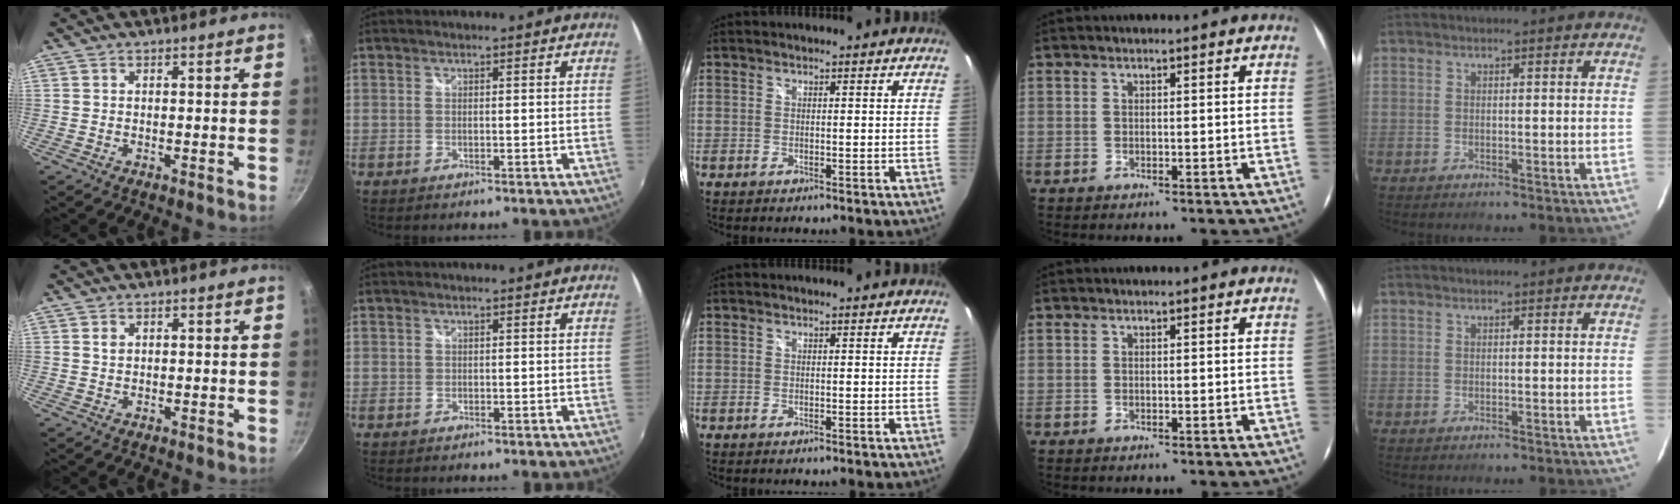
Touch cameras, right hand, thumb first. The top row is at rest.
{"thumb": {"total": 1.2, "force": [0.4, 0.9, 0.6], "torque": [-0.008, 0.000, 0.005]}}